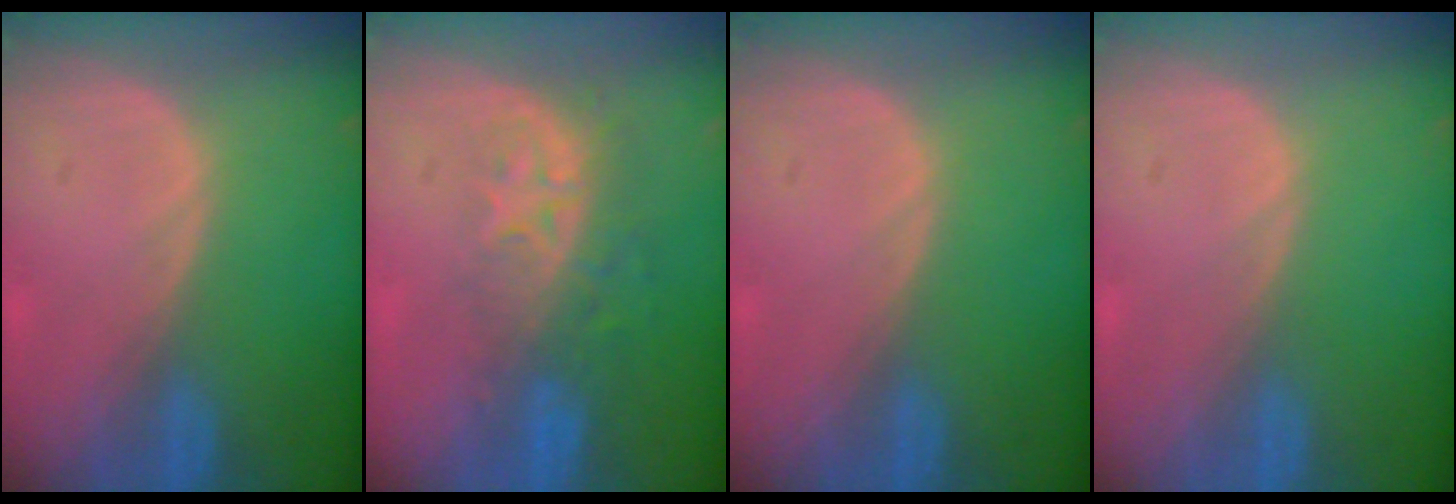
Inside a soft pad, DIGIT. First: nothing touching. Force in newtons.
{"total": 8.6, "press": 7.0, "slide": 4.9}
{"total": 0.0}
{"total": 0.0}